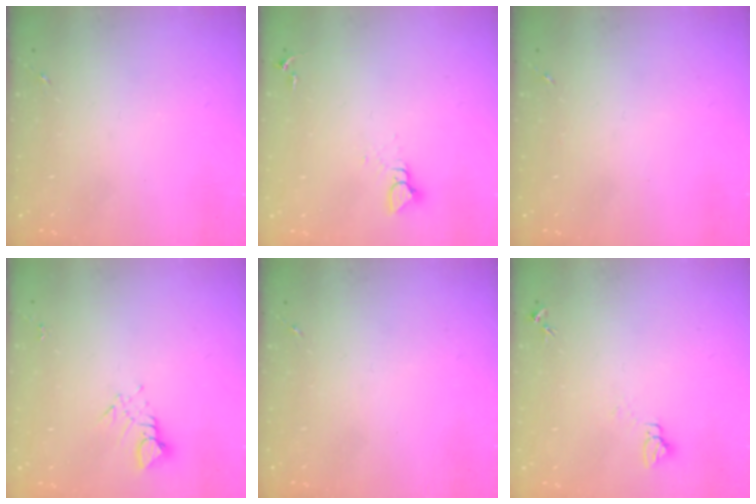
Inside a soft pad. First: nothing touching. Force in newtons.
{"total": 3.9, "press": 3.8, "slide": 0.5}
{"total": 0.0}
{"total": 3.8, "press": 3.8, "slide": 0.2}
{"total": 0.0}
{"total": 4.1, "press": 4.1, "slide": 0.3}